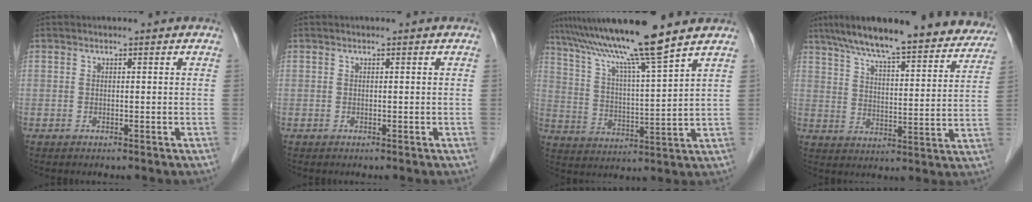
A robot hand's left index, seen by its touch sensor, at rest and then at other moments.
{"total": 0.0}
{"total": 13.7, "force": [11.1, -1.8, 7.8], "torque": [-0.140, 0.008, 0.193]}
{"total": 25.4, "force": [21.8, 4.4, 12.3], "torque": [-0.186, 0.001, 0.286]}